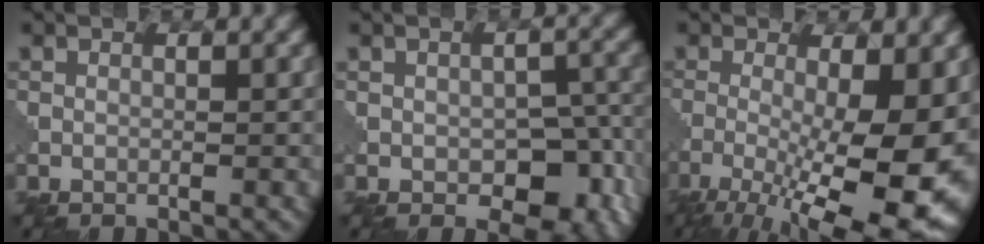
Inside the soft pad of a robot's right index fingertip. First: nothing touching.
{"total": 7.2, "force": [-1.9, 4.5, 5.2], "torque": [-0.069, -0.022, -0.014]}
{"total": 15.0, "force": [-4.2, 5.2, 13.4], "torque": [-0.200, -0.027, -0.052]}